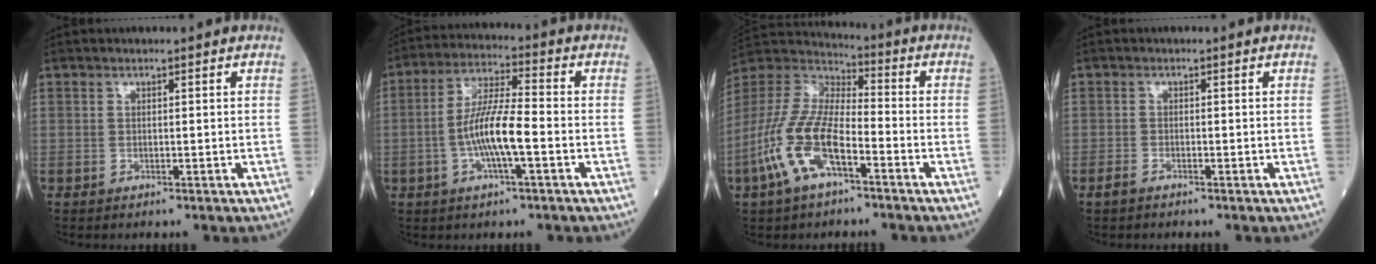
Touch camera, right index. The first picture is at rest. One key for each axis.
{"total": 9.1, "fx": -2.2, "fy": 1.1, "fz": 8.8, "tx": -0.173, "ty": 0.006, "tz": -0.047}
{"total": 13.4, "fx": -5.9, "fy": 4.6, "fz": 11.1, "tx": -0.255, "ty": 0.000, "tz": -0.118}
{"total": 1.2, "fx": -1.0, "fy": 0.3, "fz": 0.5, "tx": -0.017, "ty": -0.002, "tz": -0.019}